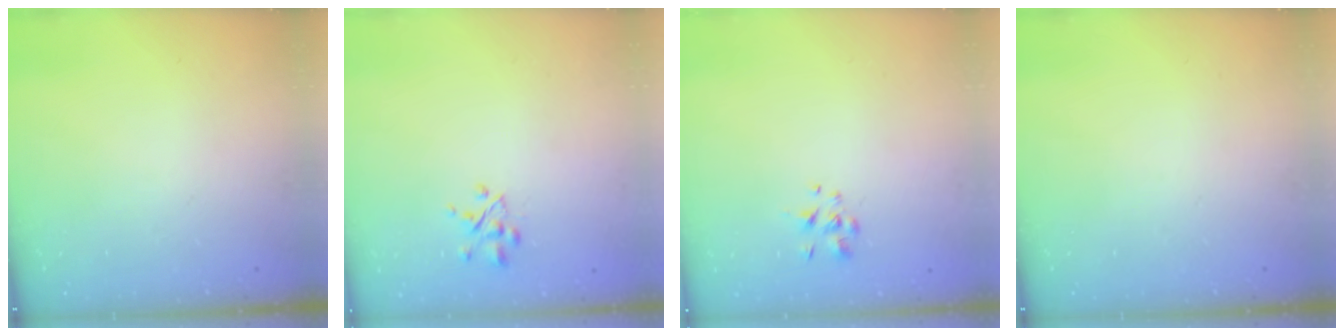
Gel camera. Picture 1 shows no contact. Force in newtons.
{"total": 2.7, "press": 2.6, "slide": 0.7}
{"total": 1.6, "press": 1.5, "slide": 0.6}
{"total": 0.0}